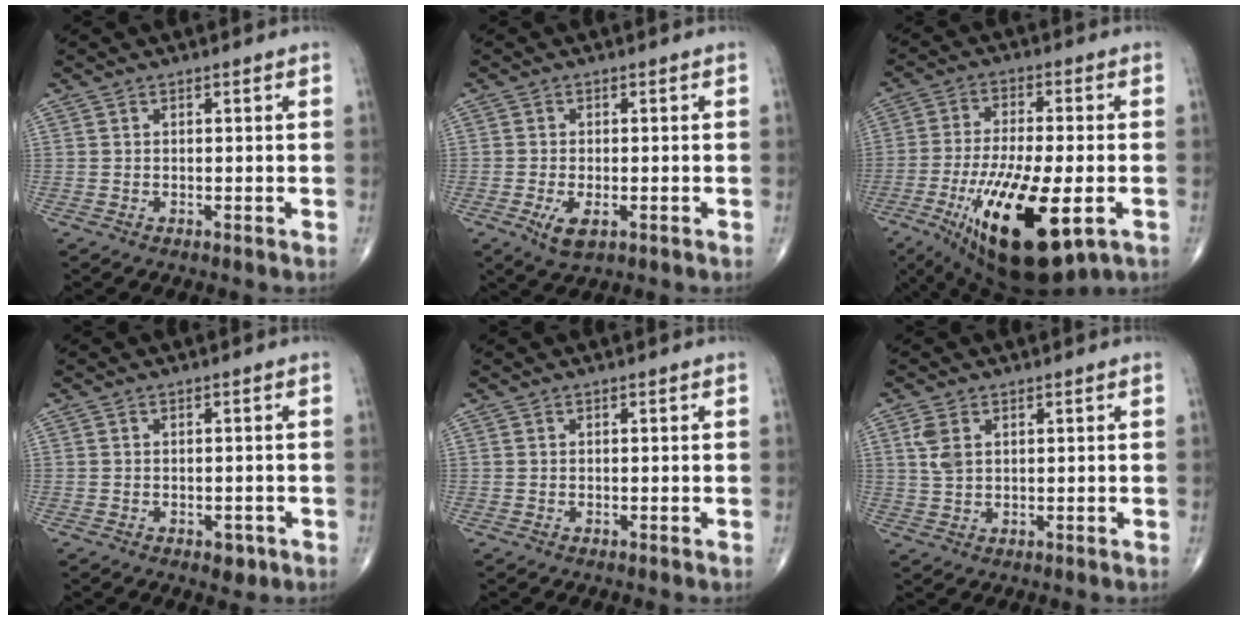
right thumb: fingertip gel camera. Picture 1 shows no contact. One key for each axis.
{"total": 4.2, "fx": -1.6, "fy": 2.0, "fz": 3.4, "tx": -0.062, "ty": -0.006, "tz": -0.021}
{"total": 21.1, "fx": -7.2, "fy": 7.4, "fz": 18.4, "tx": -0.344, "ty": -0.018, "tz": -0.104}
{"total": 2.2, "fx": -1.0, "fy": 1.4, "fz": 1.3, "tx": -0.004, "ty": 0.003, "tz": -0.008}
{"total": 0.0}
{"total": 3.6, "fx": 1.4, "fy": 2.1, "fz": 2.6, "tx": -0.059, "ty": 0.001, "tz": 0.033}